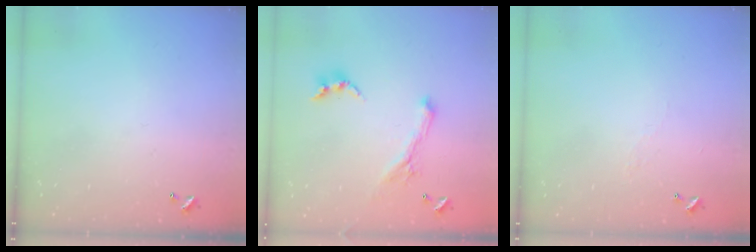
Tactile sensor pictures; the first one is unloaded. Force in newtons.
{"total": 0.8, "press": 0.8, "slide": 0.2}
{"total": 3.1, "press": 3.0, "slide": 0.6}